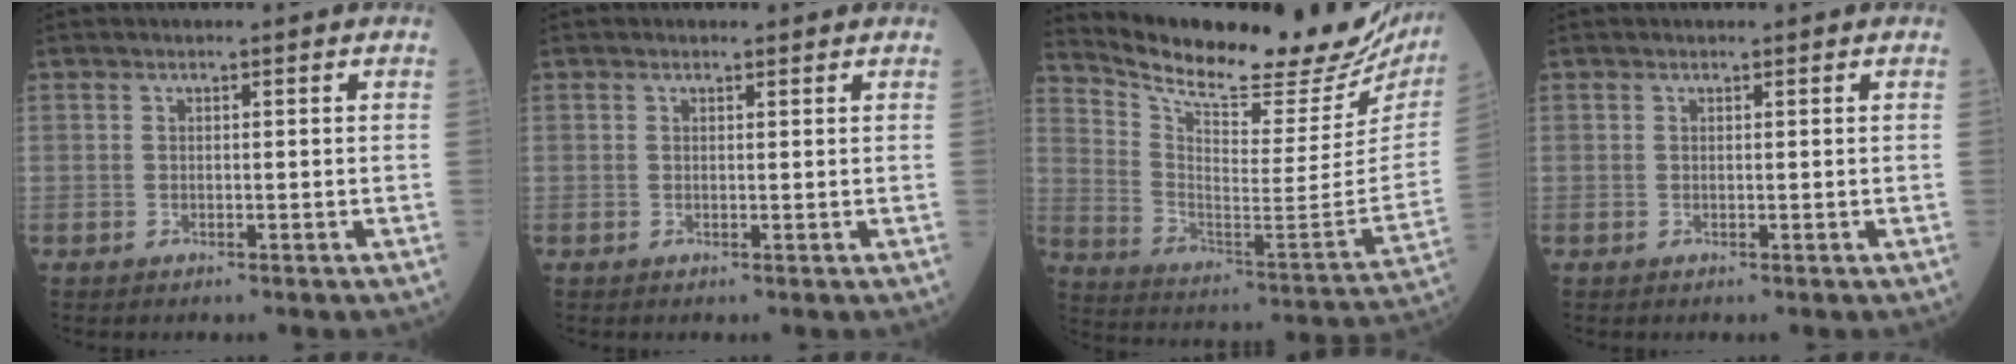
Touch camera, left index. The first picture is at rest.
{"total": 0.6, "force": [0.5, 0.3, 0.2], "torque": [-0.013, 0.000, 0.006]}
{"total": 27.2, "force": [24.0, 5.6, 11.6], "torque": [-0.199, -0.070, 0.331]}
{"total": 0.0}